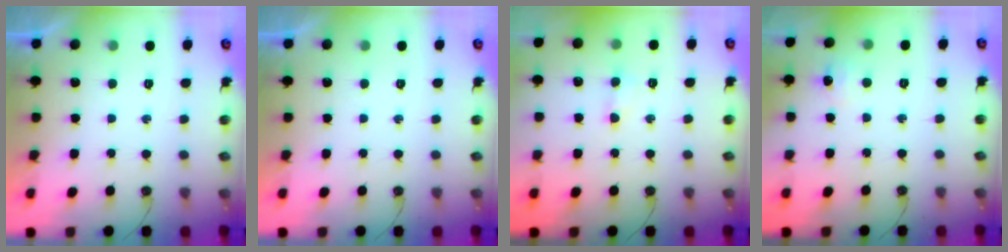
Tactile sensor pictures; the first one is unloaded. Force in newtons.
{"total": 0.0}
{"total": 3.8, "press": 3.7, "slide": 0.7}
{"total": 5.2, "press": 5.2, "slide": 0.7}